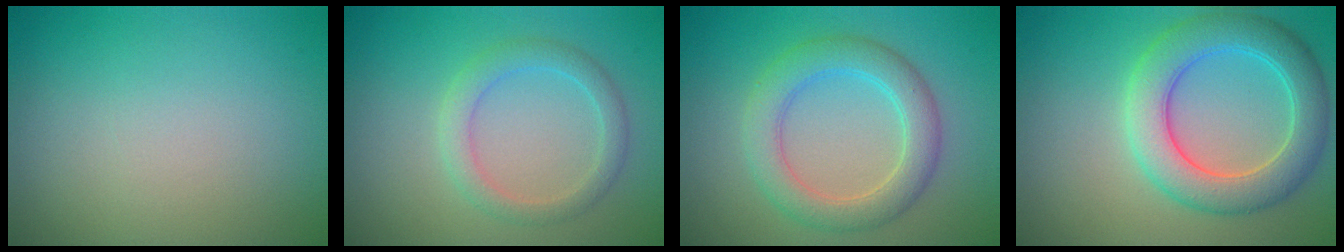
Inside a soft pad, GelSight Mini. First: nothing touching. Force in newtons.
{"total": 2.6, "press": 2.6, "slide": 0.4}
{"total": 4.5, "press": 4.5, "slide": 0.3}
{"total": 6.1, "press": 6.1, "slide": 0.3}